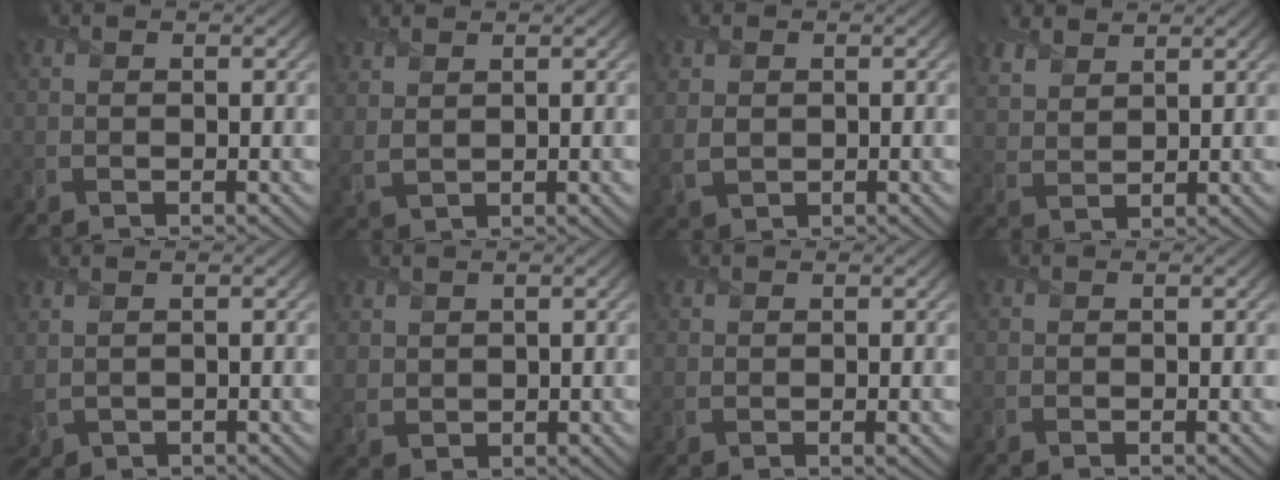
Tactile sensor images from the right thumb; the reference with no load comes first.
{"total": 2.8, "force": [1.8, 1.2, 1.8], "torque": [-0.047, 0.004, 0.045]}
{"total": 3.3, "force": [0.4, 2.5, 2.0], "torque": [-0.046, -0.003, 0.012]}
{"total": 4.5, "force": [3.6, 1.9, 1.7], "torque": [-0.050, 0.008, 0.081]}
{"total": 2.1, "force": [0.6, 1.3, 1.6], "torque": [-0.046, -0.001, 0.019]}
{"total": 2.3, "force": [1.5, 1.6, 0.5], "torque": [-0.020, -0.003, 0.038]}
{"total": 0.7, "force": [0.4, 0.1, 0.5], "torque": [-0.013, 0.003, 0.008]}
{"total": 0.0}